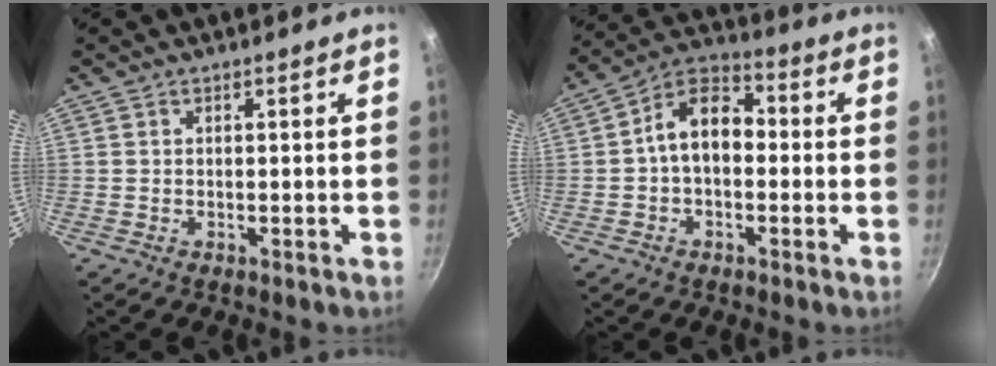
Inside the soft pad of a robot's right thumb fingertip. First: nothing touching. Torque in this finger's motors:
{"motor_torque": [0.73, 2.25, 1.08, -0.51, 0.07]}